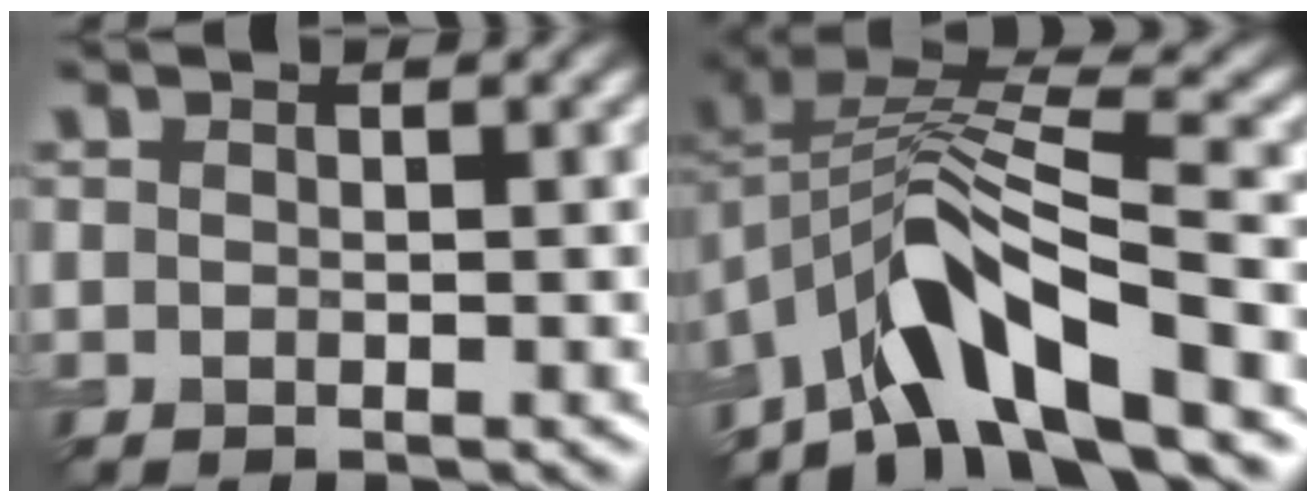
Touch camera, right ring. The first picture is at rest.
{"total": 8.9, "force": [-4.8, 2.9, 6.9], "torque": [-0.107, 0.016, -0.097]}